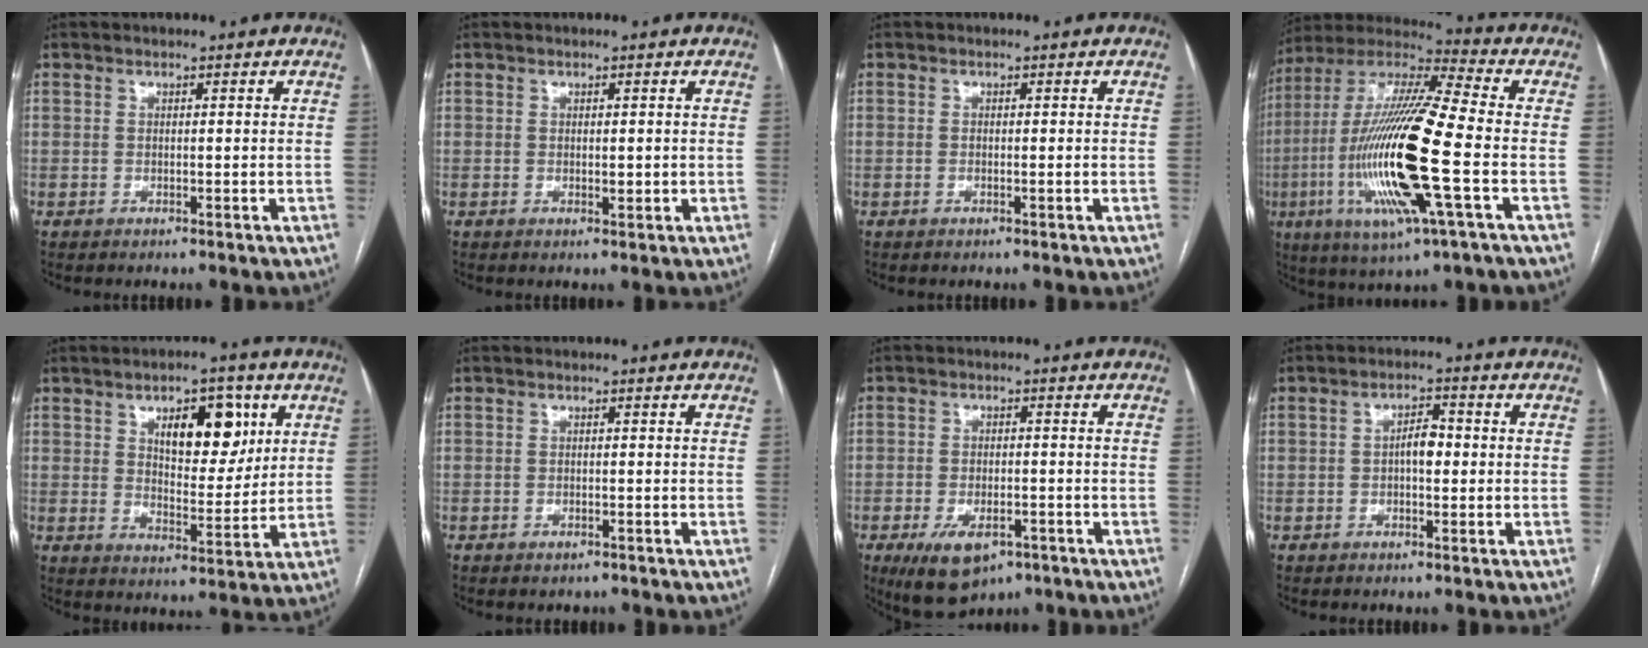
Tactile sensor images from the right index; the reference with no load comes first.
{"total": 1.3, "force": [0.0, 0.5, 1.2], "torque": [-0.017, -0.004, 0.002]}
{"total": 0.7, "force": [-0.2, 0.1, 0.7], "torque": [-0.012, -0.001, -0.001]}
{"total": 22.1, "force": [-4.7, 1.9, 21.5], "torque": [-0.462, -0.021, -0.091]}
{"total": 10.3, "force": [4.4, 4.5, 8.2], "torque": [-0.119, 0.005, 0.072]}
{"total": 0.9, "force": [-0.7, 0.6, 0.3], "torque": [-0.010, 0.000, -0.006]}
{"total": 8.2, "force": [-4.7, 3.9, 5.5], "torque": [-0.099, -0.011, -0.068]}
{"total": 3.4, "force": [-0.2, 1.5, 3.0], "torque": [-0.049, 0.011, -0.005]}